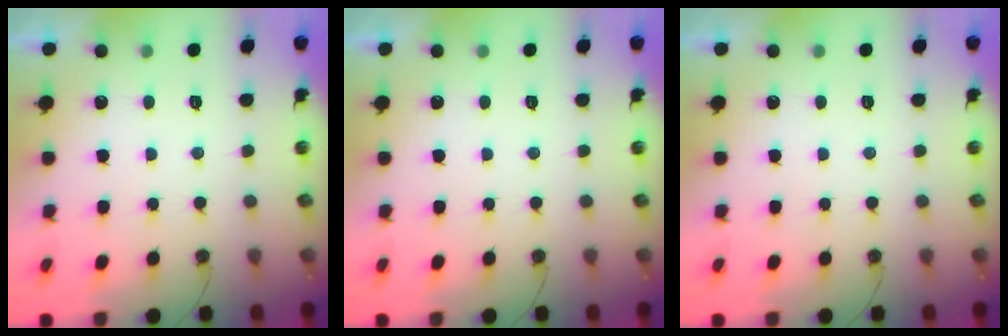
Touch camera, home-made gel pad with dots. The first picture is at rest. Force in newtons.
{"total": 0.0}
{"total": 0.0}